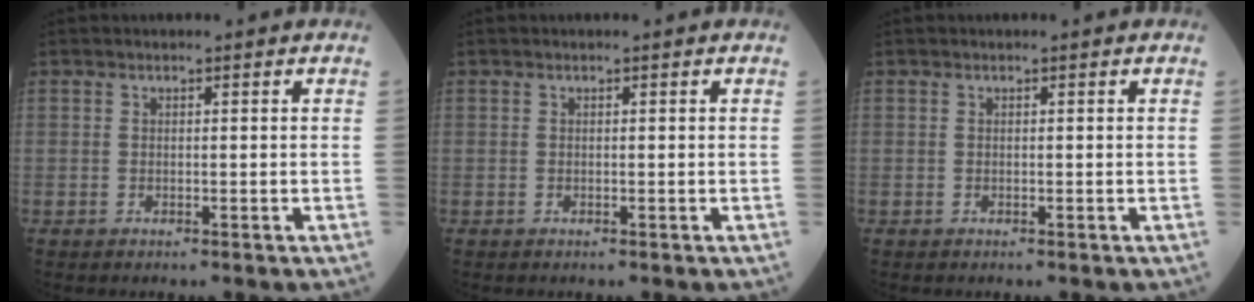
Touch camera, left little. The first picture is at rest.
{"total": 0.0}
{"total": 0.0}